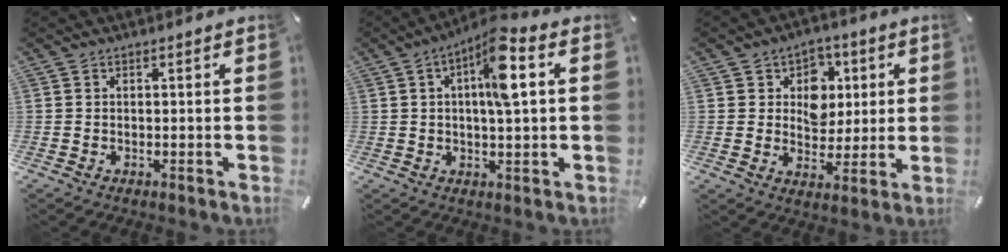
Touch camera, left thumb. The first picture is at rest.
{"total": 10.8, "force": [2.9, 2.8, 10.0], "torque": [-0.163, 0.002, 0.044]}
{"total": 8.7, "force": [1.9, 7.8, 3.4], "torque": [-0.043, -0.006, 0.033]}